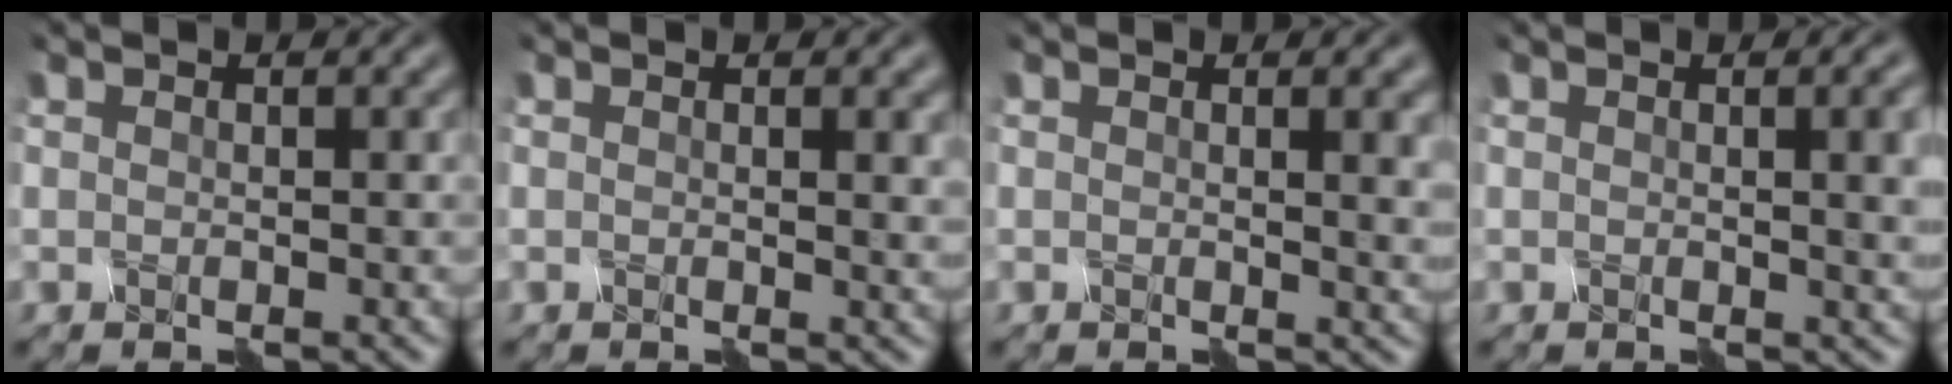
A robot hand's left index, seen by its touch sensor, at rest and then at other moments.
{"total": 1.2, "force": [0.8, 0.1, 0.9], "torque": [-0.011, -0.001, 0.012]}
{"total": 2.2, "force": [1.1, 0.5, 1.8], "torque": [-0.019, 0.000, 0.020]}
{"total": 3.5, "force": [0.9, 1.0, 3.3], "torque": [-0.020, 0.001, 0.014]}